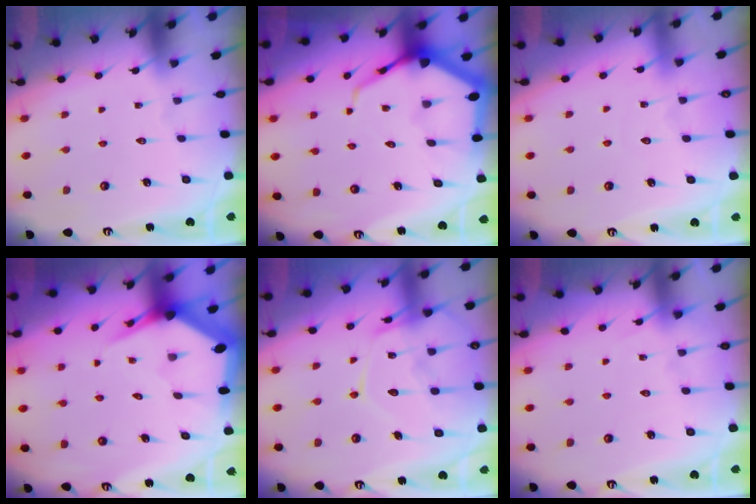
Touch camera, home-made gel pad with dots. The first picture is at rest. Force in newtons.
{"total": 8.2, "press": 8.1, "slide": 0.9}
{"total": 4.3, "press": 4.3, "slide": 0.5}
{"total": 5.7, "press": 5.7, "slide": 0.7}
{"total": 17.3, "press": 17.3, "slide": 1.6}
{"total": 4.9, "press": 4.9, "slide": 0.6}